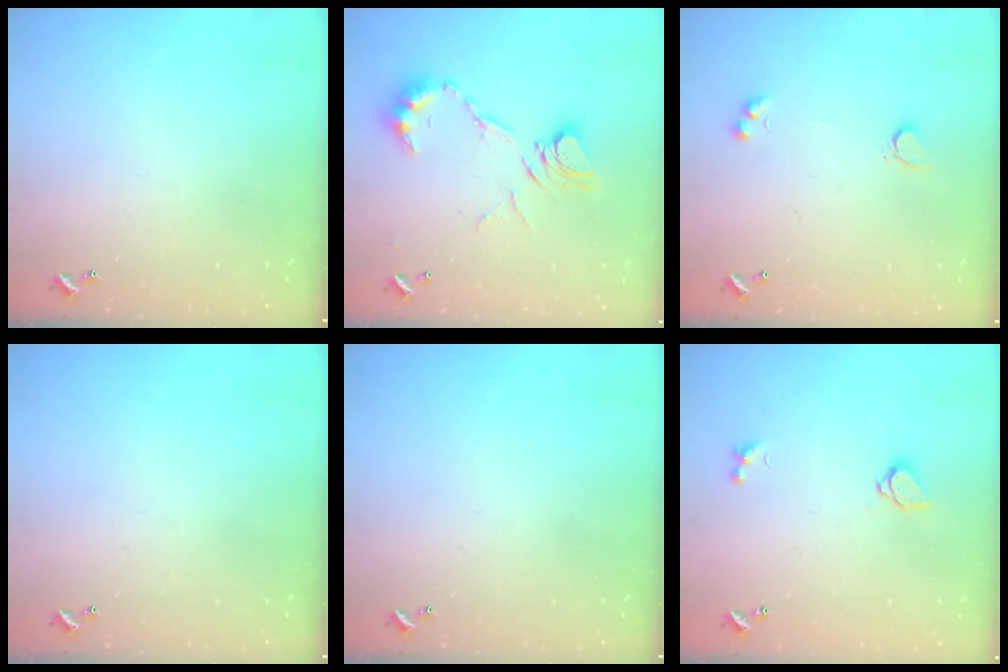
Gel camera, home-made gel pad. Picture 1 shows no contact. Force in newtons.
{"total": 11.8, "press": 11.8, "slide": 1.4}
{"total": 2.9, "press": 2.6, "slide": 1.3}
{"total": 0.0}
{"total": 0.0}
{"total": 1.7, "press": 1.7, "slide": 0.4}